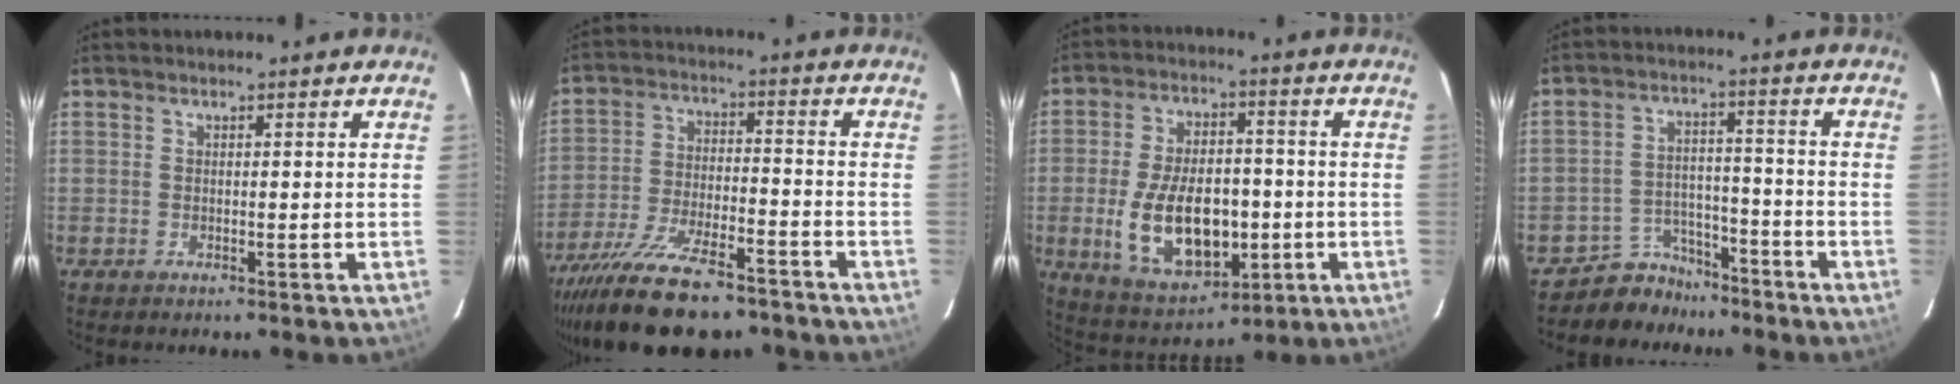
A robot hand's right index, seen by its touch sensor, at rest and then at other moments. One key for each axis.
{"total": 20.0, "fx": -15.8, "fy": 5.9, "fz": 10.8, "tx": -0.217, "ty": -0.038, "tz": -0.256}
{"total": 16.4, "fx": -3.2, "fy": 9.2, "fz": 13.2, "tx": -0.263, "ty": -0.004, "tz": -0.032}
{"total": 7.1, "fx": -5.9, "fy": 3.9, "fz": 0.0, "tx": -0.014, "ty": 0.028, "tz": -0.092}